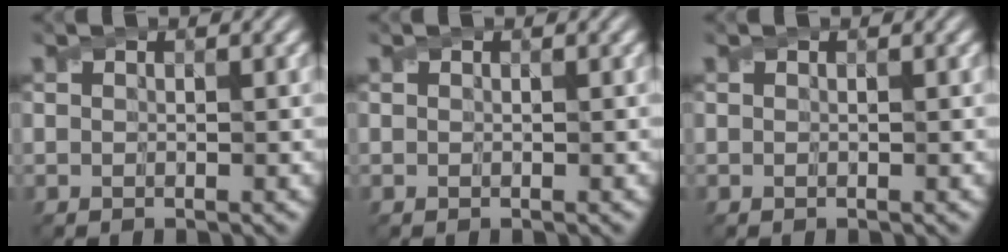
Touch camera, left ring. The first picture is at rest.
{"total": 0.0}
{"total": 0.0}